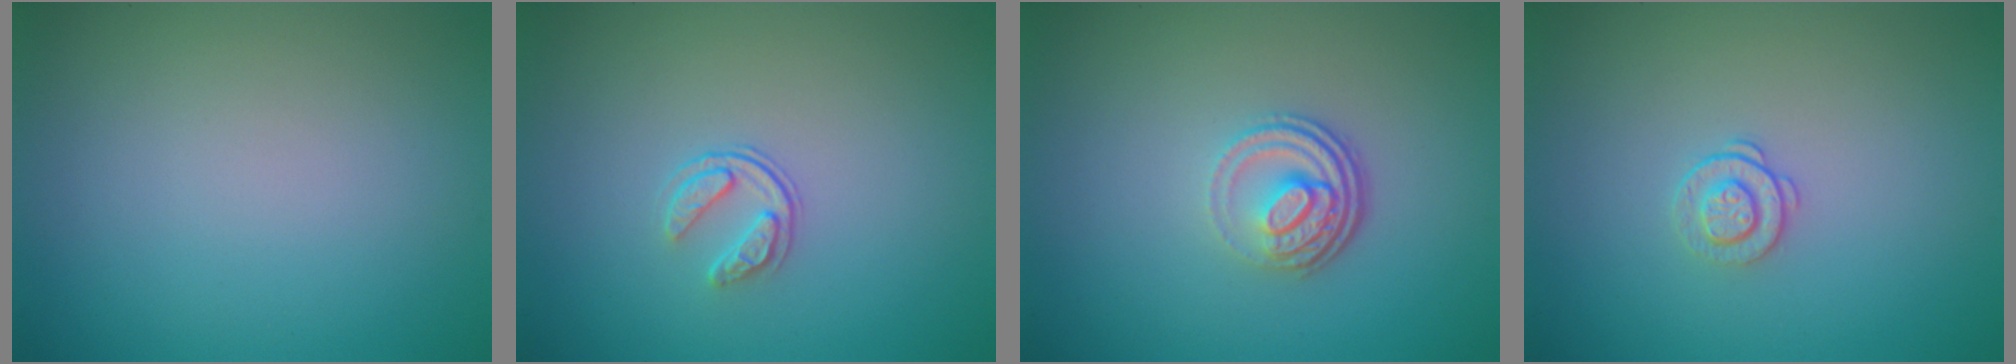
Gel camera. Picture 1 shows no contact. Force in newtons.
{"total": 1.7, "press": 1.1, "slide": 1.3}
{"total": 3.6, "press": 2.5, "slide": 2.7}
{"total": 1.4, "press": 0.9, "slide": 1.0}